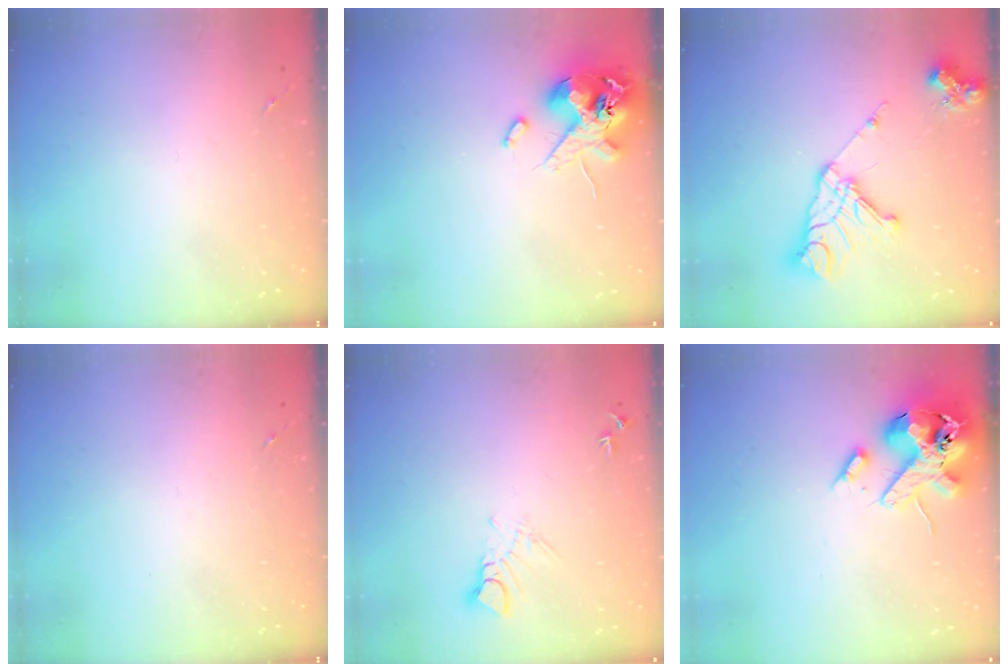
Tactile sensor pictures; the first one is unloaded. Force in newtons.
{"total": 13.4, "press": 13.2, "slide": 2.3}
{"total": 18.6, "press": 18.5, "slide": 2.1}
{"total": 0.0}
{"total": 7.2, "press": 7.2, "slide": 0.8}
{"total": 16.9, "press": 16.7, "slide": 2.8}